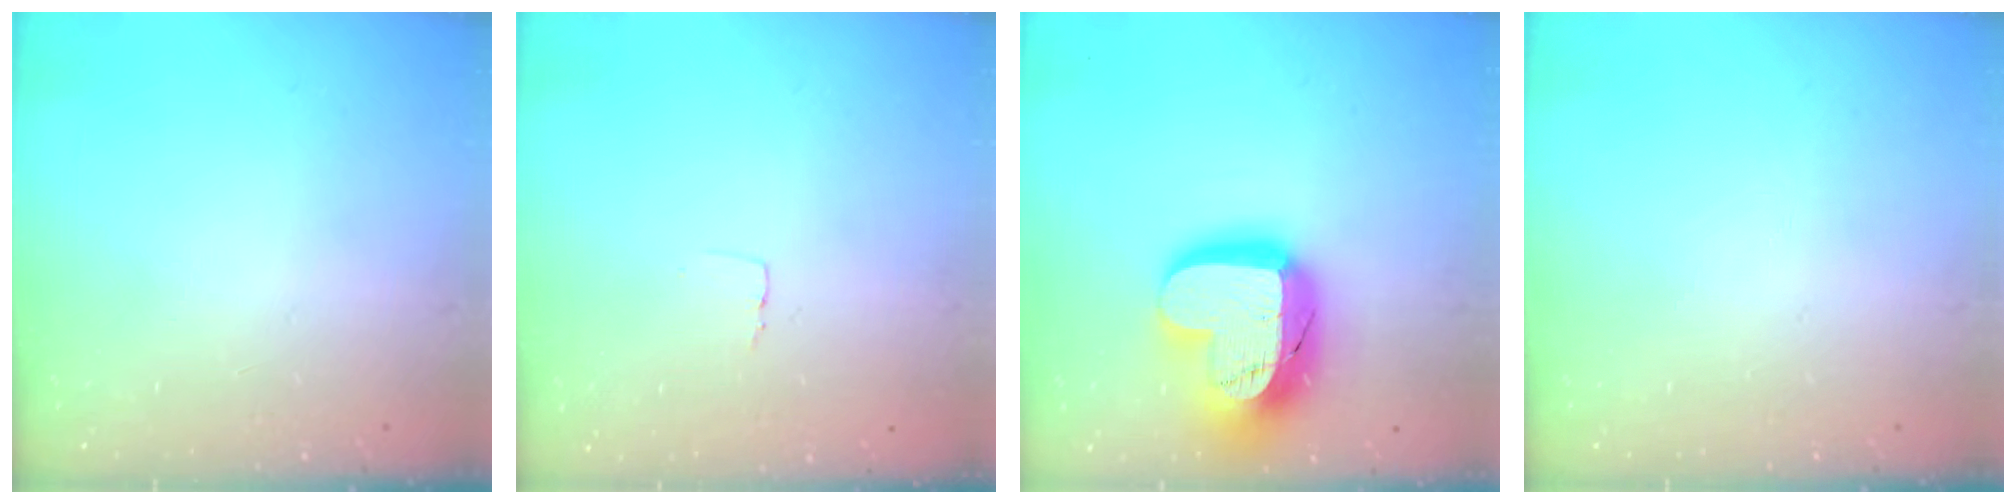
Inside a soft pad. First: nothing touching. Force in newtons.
{"total": 2.6, "press": 2.6, "slide": 0.1}
{"total": 21.1, "press": 21.0, "slide": 1.7}
{"total": 0.0}